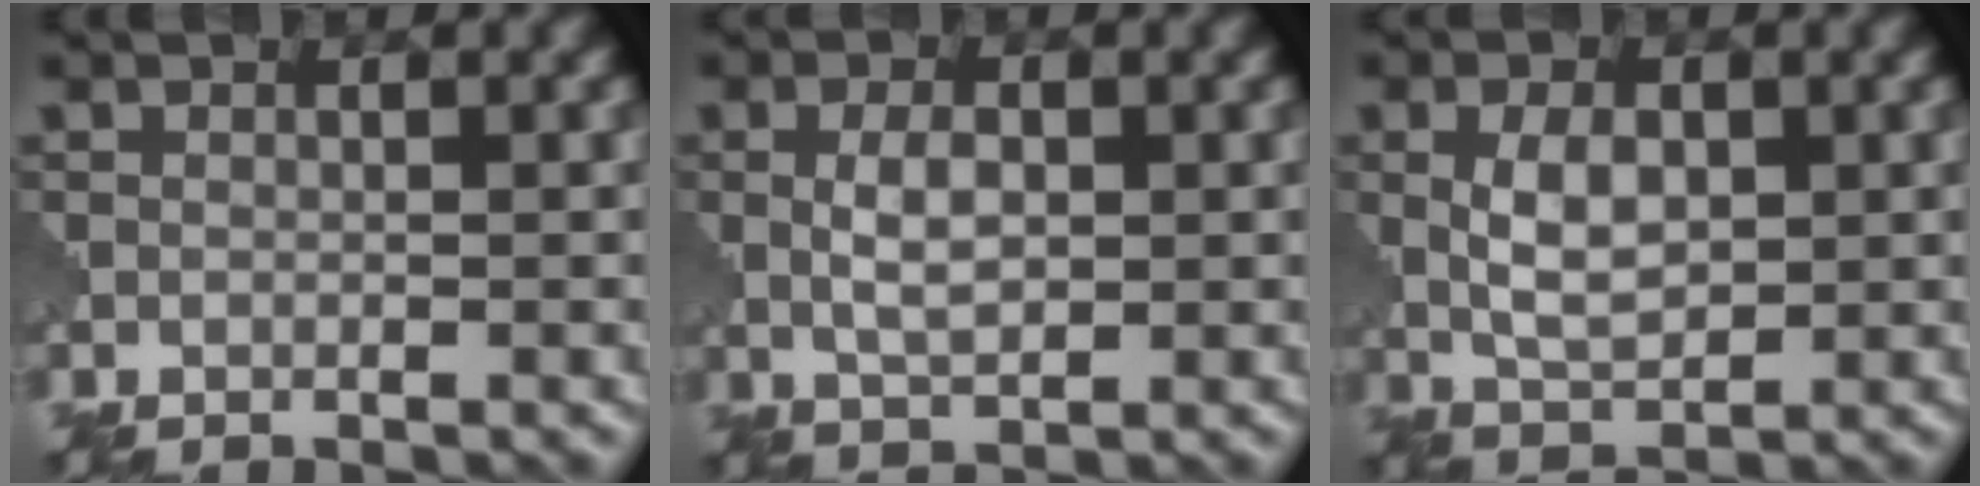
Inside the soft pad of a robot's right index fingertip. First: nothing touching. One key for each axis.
{"total": 2.9, "fx": 0.1, "fy": 1.5, "fz": 2.5, "tx": -0.056, "ty": -0.001, "tz": 0.003}
{"total": 3.9, "fx": 0.3, "fy": 2.1, "fz": 3.2, "tx": -0.071, "ty": 0.002, "tz": 0.009}